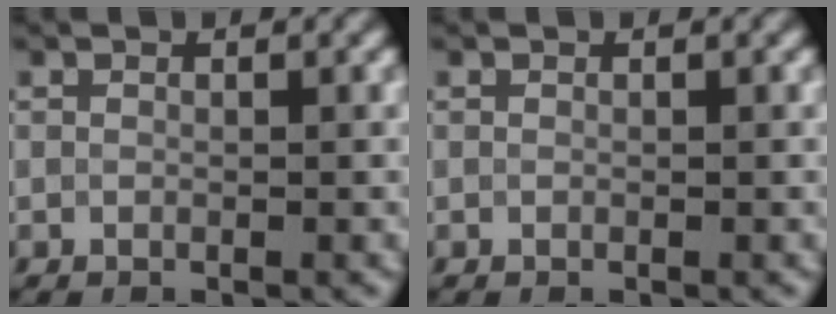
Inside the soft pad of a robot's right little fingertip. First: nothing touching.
{"total": 0.0}